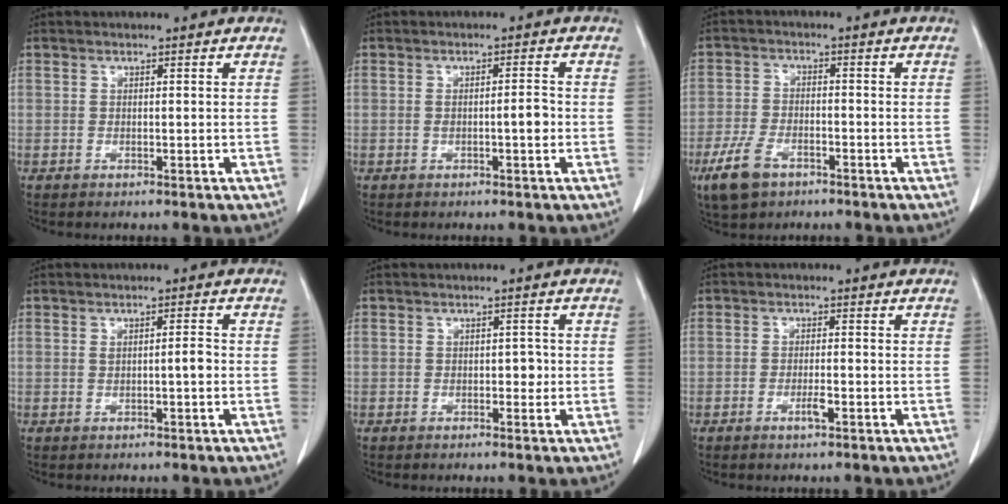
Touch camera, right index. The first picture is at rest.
{"total": 2.6, "force": [-0.5, 0.4, 2.5], "torque": [-0.043, 0.002, -0.007]}
{"total": 6.7, "force": [-4.0, 3.5, 4.1], "torque": [-0.095, -0.005, -0.070]}
{"total": 1.9, "force": [-0.1, 0.3, 1.9], "torque": [-0.033, 0.001, 0.000]}
{"total": 1.6, "force": [-0.2, 1.0, 1.2], "torque": [-0.011, 0.004, -0.002]}
{"total": 2.0, "force": [-1.0, 0.3, 1.7], "torque": [-0.032, -0.001, -0.016]}